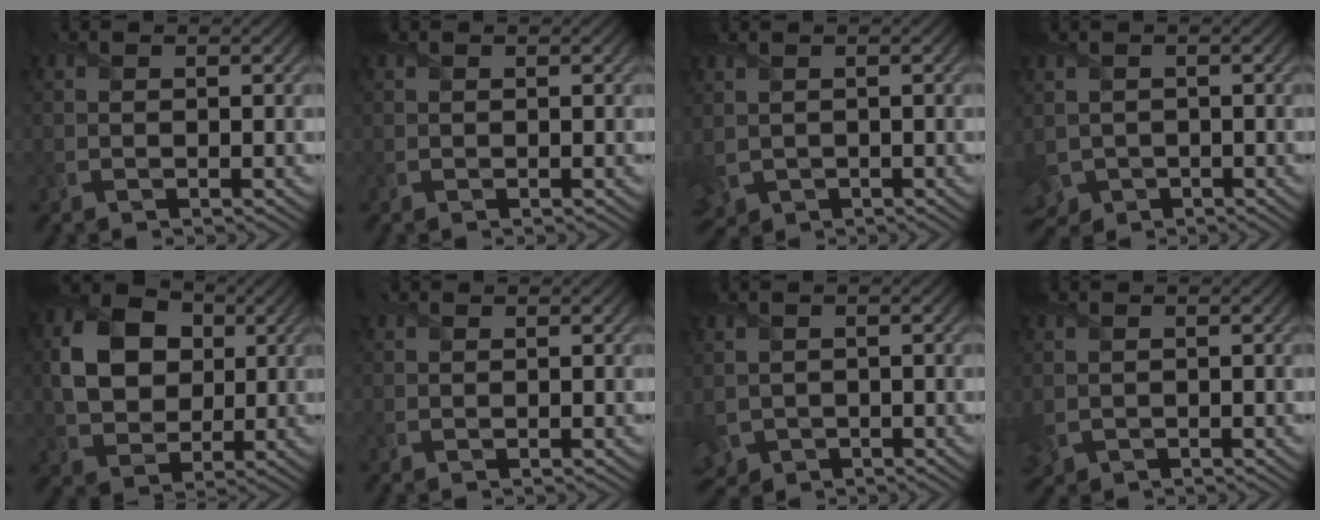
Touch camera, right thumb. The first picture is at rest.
{"total": 0.0}
{"total": 2.9, "force": [-0.2, 2.2, 1.9], "torque": [-0.061, -0.012, 0.001]}
{"total": 4.4, "force": [-1.3, 3.5, 2.3], "torque": [-0.069, -0.023, -0.021]}
{"total": 8.8, "force": [1.7, 6.8, 5.3], "torque": [-0.119, 0.007, 0.027]}
{"total": 0.6, "force": [0.6, 0.1, 0.1], "torque": [-0.002, 0.004, 0.012]}
{"total": 3.5, "force": [-0.7, 2.7, 2.1], "torque": [-0.063, -0.017, -0.009]}
{"total": 2.1, "force": [-0.3, 1.5, 1.4], "torque": [-0.047, -0.008, -0.003]}